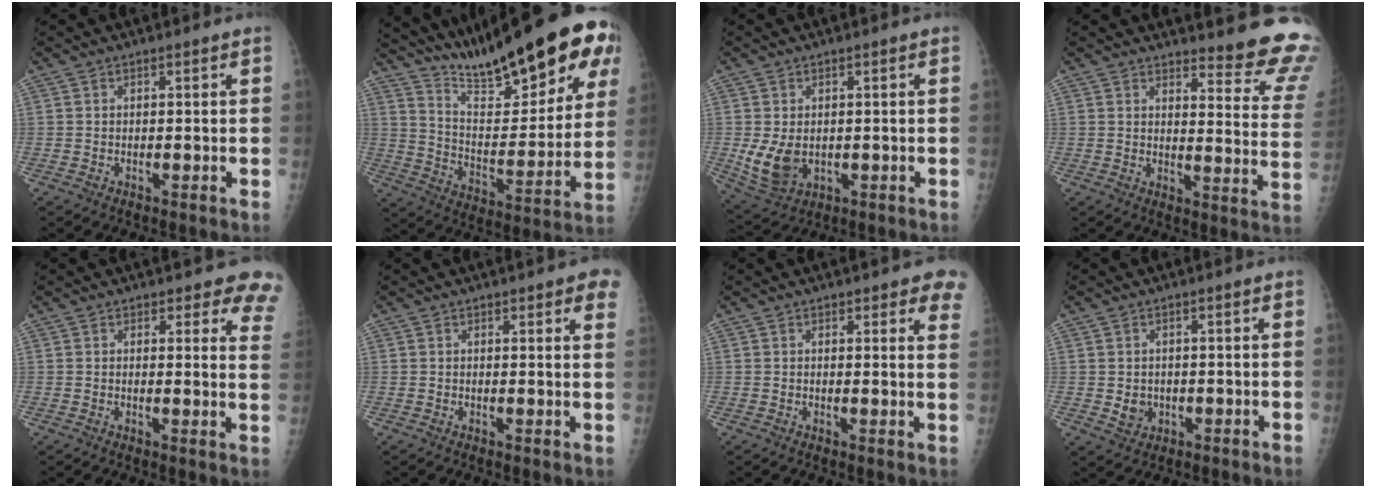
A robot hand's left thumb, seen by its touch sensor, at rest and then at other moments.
{"total": 25.5, "force": [18.2, 5.9, 16.9], "torque": [-0.223, -0.081, 0.287]}
{"total": 7.1, "force": [-0.5, 5.1, 4.9], "torque": [-0.089, -0.011, 0.009]}
{"total": 16.7, "force": [15.6, 2.5, 5.4], "torque": [-0.029, -0.164, 0.161]}
{"total": 9.0, "force": [7.8, 3.3, 3.1], "torque": [0.019, -0.035, 0.056]}
{"total": 5.9, "force": [3.4, 1.5, 4.5], "torque": [-0.030, -0.003, 0.035]}
{"total": 6.5, "force": [4.8, 2.3, 3.8], "torque": [-0.009, -0.016, 0.040]}
{"total": 3.0, "force": [-0.2, 2.7, 1.4], "torque": [-0.012, -0.001, 0.007]}